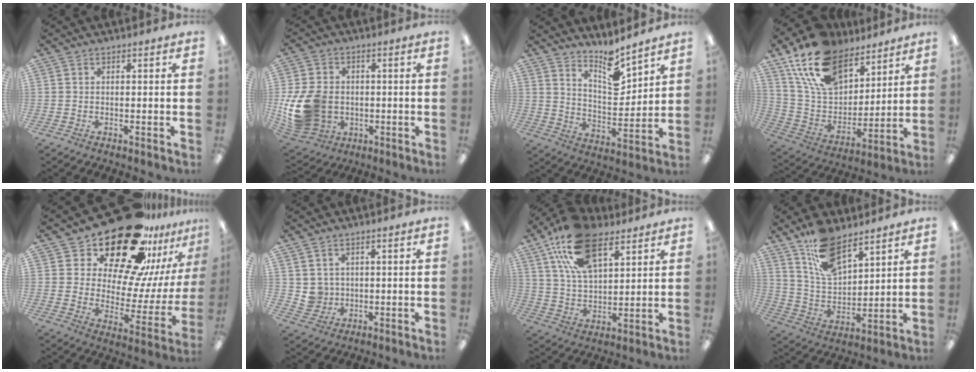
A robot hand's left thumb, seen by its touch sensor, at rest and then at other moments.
{"total": 15.3, "force": [-2.0, 12.1, 9.1], "torque": [-0.201, 0.011, -0.031]}
{"total": 10.3, "force": [8.7, 2.8, 4.7], "torque": [-0.072, -0.068, 0.153]}
{"total": 19.6, "force": [13.2, 10.8, 9.6], "torque": [-0.190, -0.062, 0.247]}
{"total": 26.2, "force": [20.1, 10.9, 12.8], "torque": [-0.197, -0.143, 0.349]}
{"total": 4.1, "force": [1.7, 3.7, 0.1], "torque": [-0.010, -0.002, 0.034]}
{"total": 19.3, "force": [10.7, 10.1, 12.4], "torque": [-0.219, -0.026, 0.193]}
{"total": 14.4, "force": [10.1, 6.7, 7.8], "torque": [-0.155, -0.045, 0.189]}